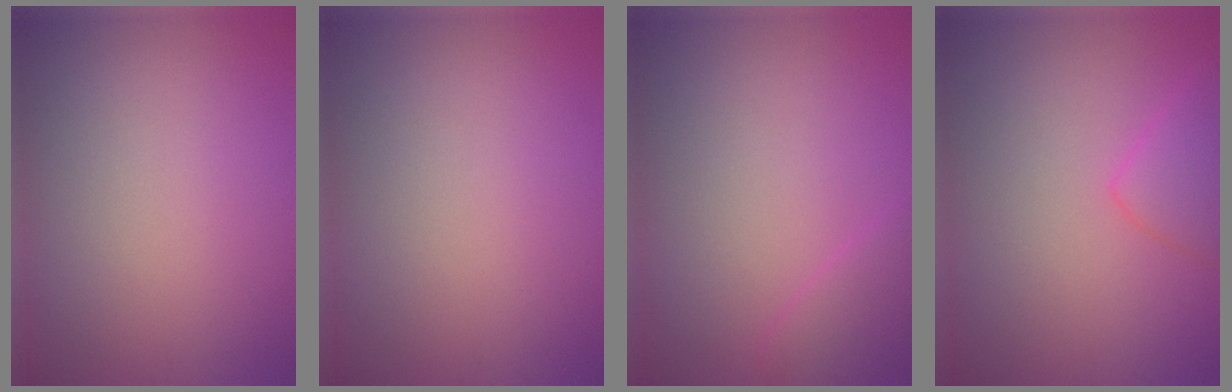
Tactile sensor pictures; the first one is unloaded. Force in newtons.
{"total": 0.0}
{"total": 1.7, "press": 1.7, "slide": 0.1}
{"total": 2.8, "press": 2.8, "slide": 0.2}